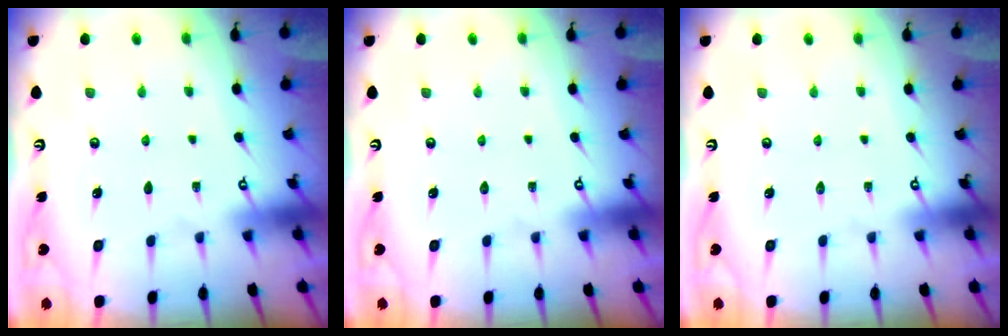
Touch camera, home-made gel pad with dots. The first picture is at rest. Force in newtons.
{"total": 0.0}
{"total": 0.0}